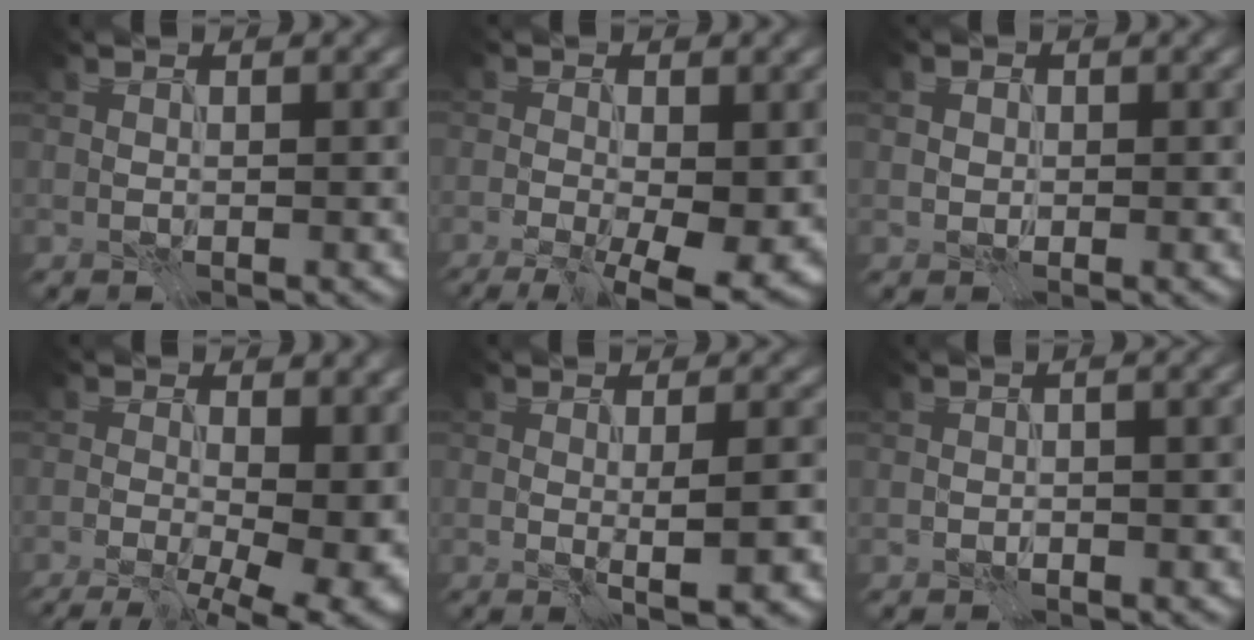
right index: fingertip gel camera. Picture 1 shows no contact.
{"total": 6.9, "force": [-2.0, 2.5, 6.2], "torque": [-0.090, -0.013, -0.028]}
{"total": 0.8, "force": [0.1, 0.8, 0.1], "torque": [0.001, 0.000, 0.003]}
{"total": 11.3, "force": [-1.1, 5.1, 10.0], "torque": [-0.098, -0.013, 0.000]}
{"total": 3.1, "force": [-0.8, 0.6, 3.0], "torque": [-0.038, 0.000, -0.011]}
{"total": 4.6, "force": [0.6, 2.2, 3.9], "torque": [-0.012, 0.034, -0.015]}